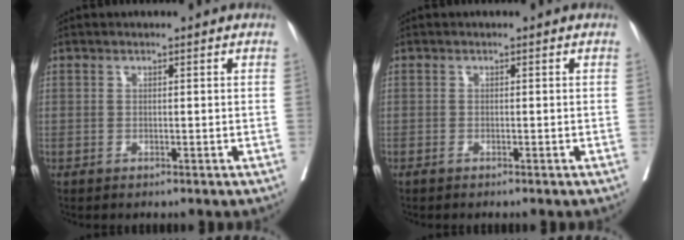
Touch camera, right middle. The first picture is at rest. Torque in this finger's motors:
{"motor_torque": [0.26, -0.23, 0.04, 0.01]}